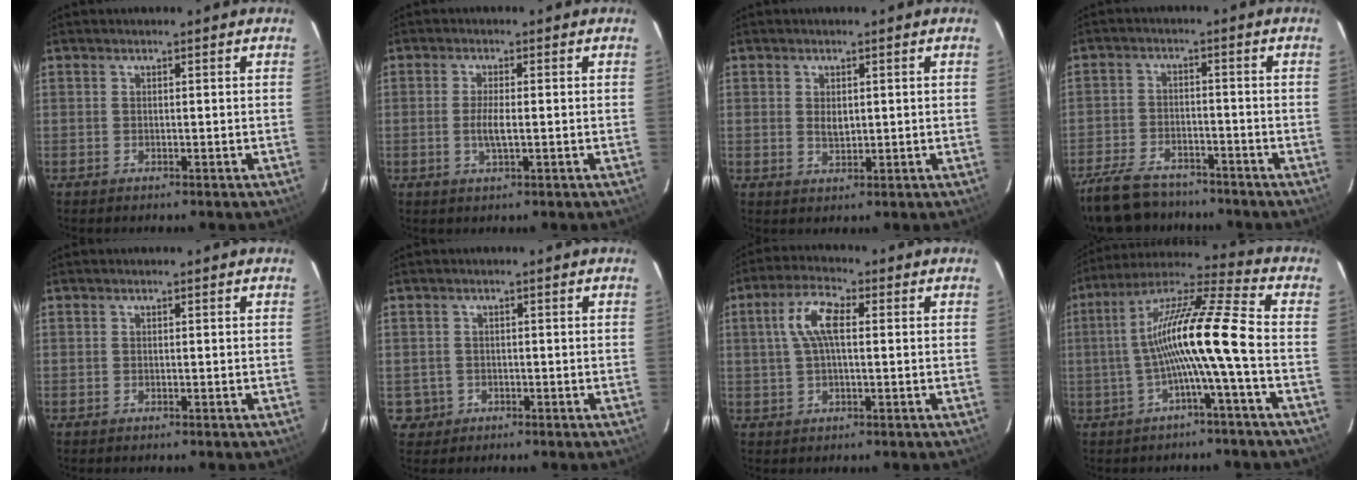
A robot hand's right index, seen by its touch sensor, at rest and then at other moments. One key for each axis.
{"total": 3.2, "fx": -0.5, "fy": 0.5, "fz": 3.1, "tx": -0.062, "ty": -0.007, "tz": -0.010}
{"total": 2.5, "fx": 0.6, "fy": 1.6, "fz": 1.8, "tx": -0.028, "ty": 0.001, "tz": 0.013}
{"total": 14.4, "fx": -11.6, "fy": 6.5, "fz": 5.7, "tx": -0.151, "ty": -0.009, "tz": -0.185}
{"total": 0.0}
{"total": 3.2, "fx": -0.6, "fy": 3.1, "fz": 0.2, "tx": -0.004, "ty": 0.012, "tz": -0.003}
{"total": 7.1, "fx": 1.2, "fy": 2.6, "fz": 6.5, "tx": -0.132, "ty": 0.018, "tz": 0.024}
{"total": 13.9, "fx": -2.5, "fy": -0.8, "fz": 13.6, "tx": -0.253, "ty": 0.015, "tz": -0.050}